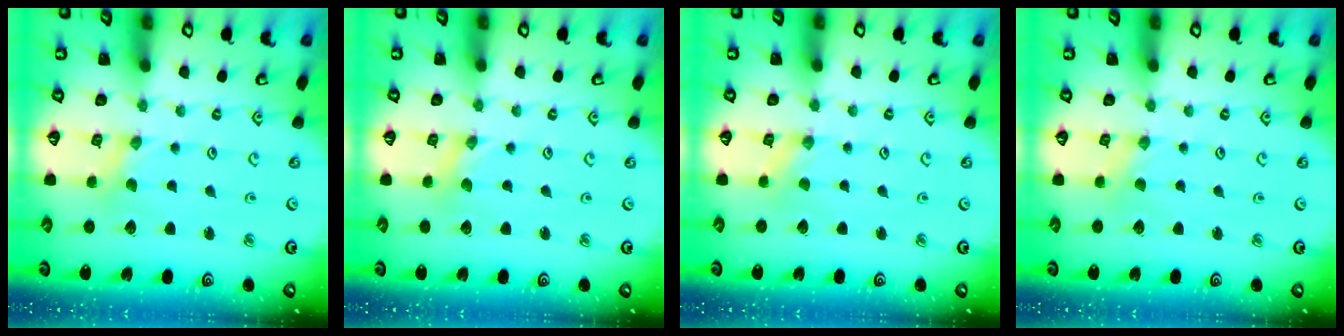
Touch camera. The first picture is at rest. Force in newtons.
{"total": 0.0}
{"total": 0.0}
{"total": 0.0}